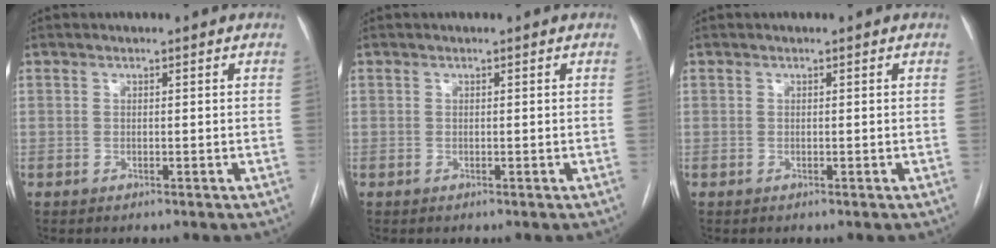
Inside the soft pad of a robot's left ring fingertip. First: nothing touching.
{"total": 0.0}
{"total": 0.0}